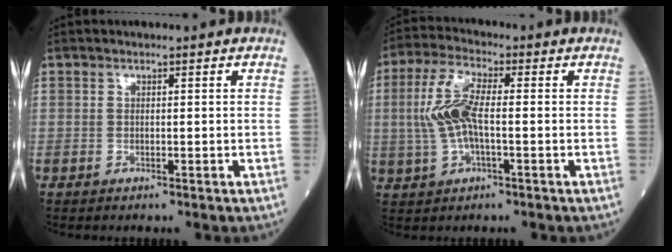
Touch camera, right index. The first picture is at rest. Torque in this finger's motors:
{"motor_torque": [0.34, 0.11, 0.17, 0.19]}